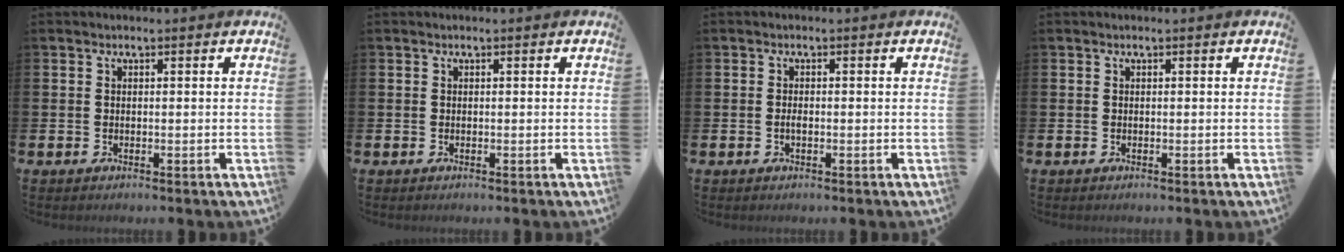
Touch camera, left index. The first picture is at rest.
{"total": 0.0}
{"total": 1.0, "force": [-0.3, 0.4, 0.8], "torque": [-0.013, -0.001, -0.006]}
{"total": 0.0}